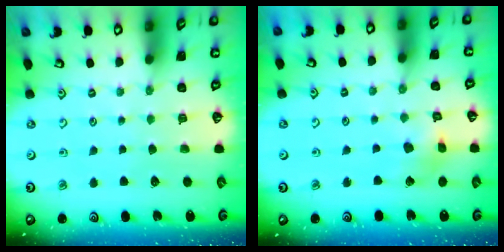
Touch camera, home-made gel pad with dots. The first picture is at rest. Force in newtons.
{"total": 7.0, "press": 6.9, "slide": 0.5}